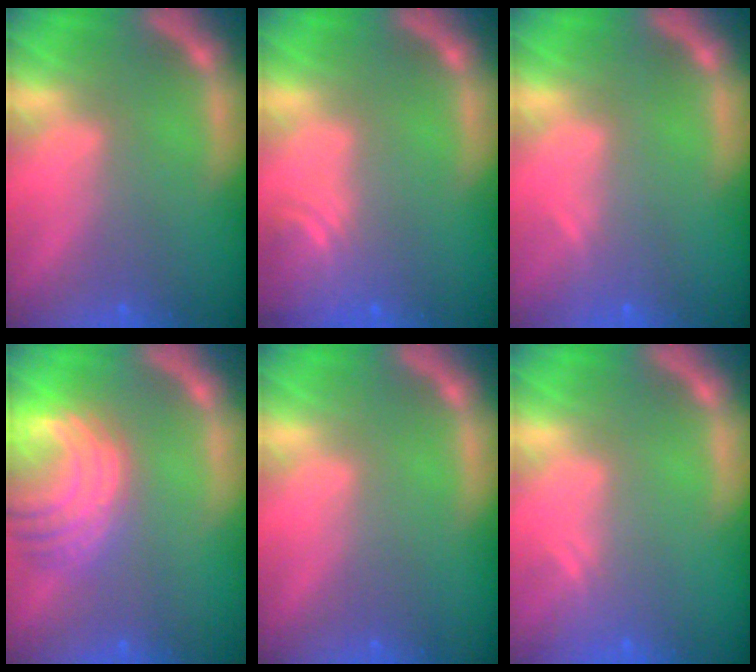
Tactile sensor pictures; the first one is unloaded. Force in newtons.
{"total": 4.0}
{"total": 0.9}
{"total": 8.5}
{"total": 0.0}
{"total": 1.5}